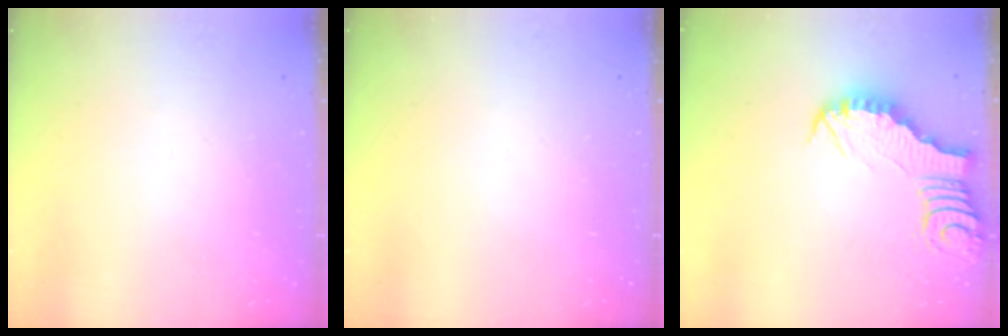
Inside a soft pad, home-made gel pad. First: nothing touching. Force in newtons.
{"total": 0.0}
{"total": 2.6, "press": 2.6, "slide": 0.2}